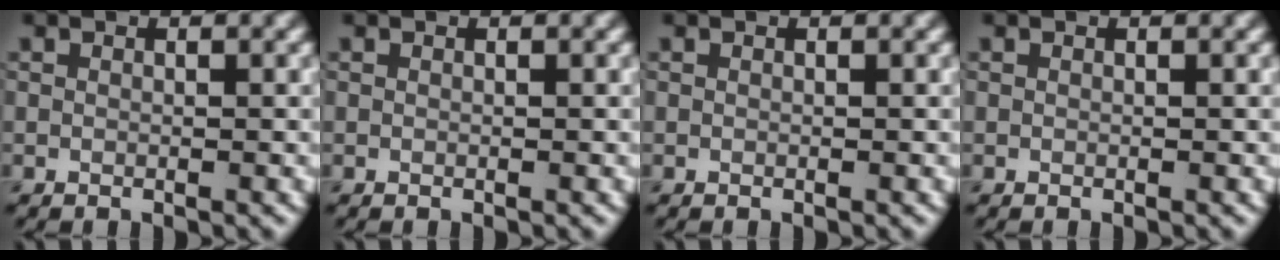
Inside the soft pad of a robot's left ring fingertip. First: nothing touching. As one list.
[{"total": 0.0}, {"total": 0.0}, {"total": 0.0}]